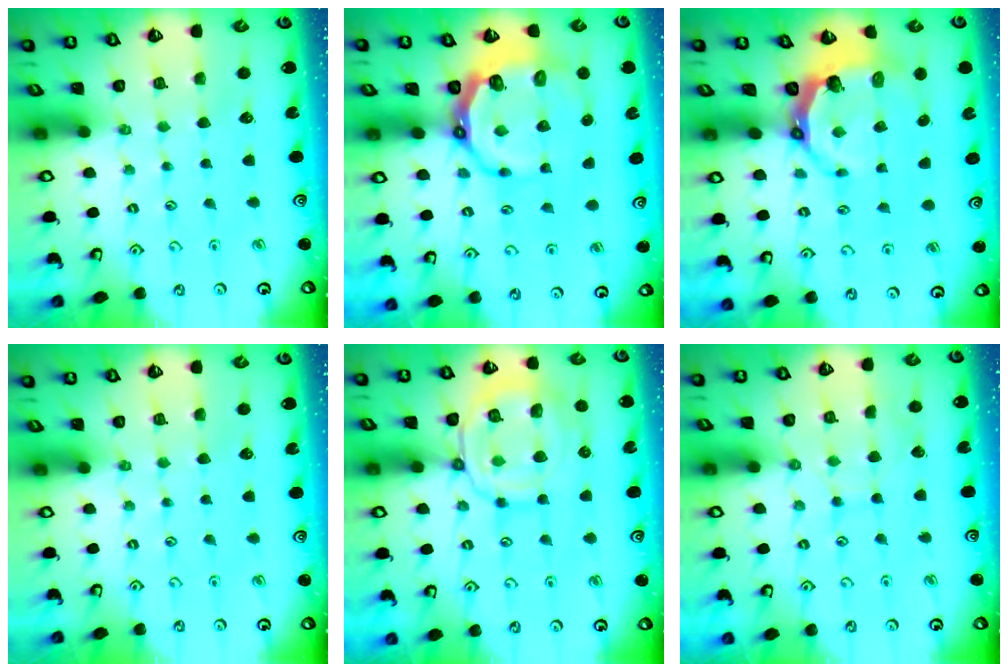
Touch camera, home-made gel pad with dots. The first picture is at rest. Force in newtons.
{"total": 10.0, "press": 9.1, "slide": 4.2}
{"total": 5.6, "press": 4.2, "slide": 3.7}
{"total": 0.0}
{"total": 14.1, "press": 14.0, "slide": 1.5}
{"total": 3.7, "press": 3.6, "slide": 0.4}